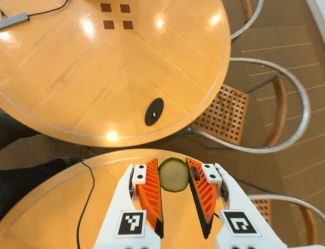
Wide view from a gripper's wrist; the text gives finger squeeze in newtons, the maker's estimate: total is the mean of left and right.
{"total": 9.0, "left": 9.2, "right": 8.8}